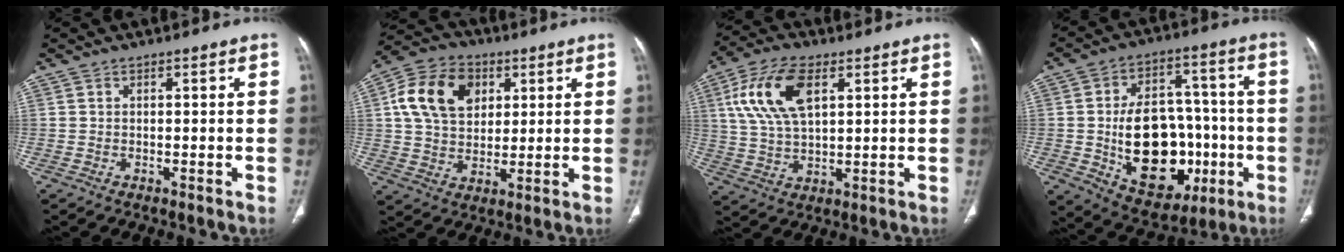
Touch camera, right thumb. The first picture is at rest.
{"total": 14.5, "force": [4.4, 10.4, 9.1], "torque": [-0.147, 0.004, 0.074]}
{"total": 13.3, "force": [4.6, 6.7, 10.5], "torque": [-0.212, 0.001, 0.090]}
{"total": 21.7, "force": [-4.2, 14.4, 15.8], "torque": [-0.210, 0.032, -0.042]}